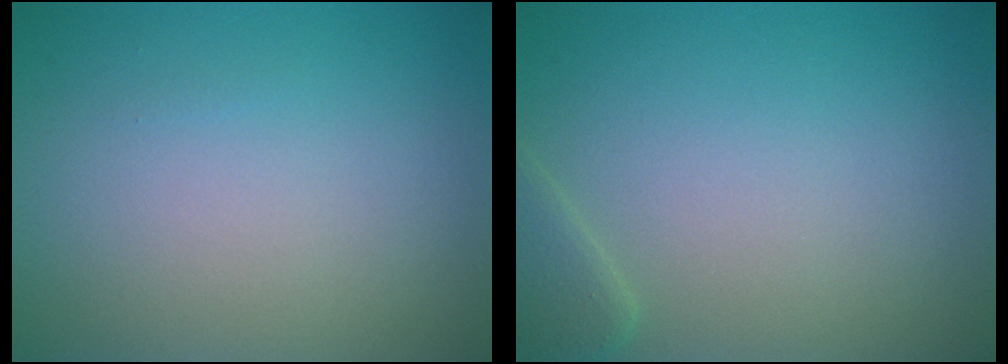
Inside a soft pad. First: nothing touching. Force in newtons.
{"total": 1.8, "press": 1.8, "slide": 0.1}